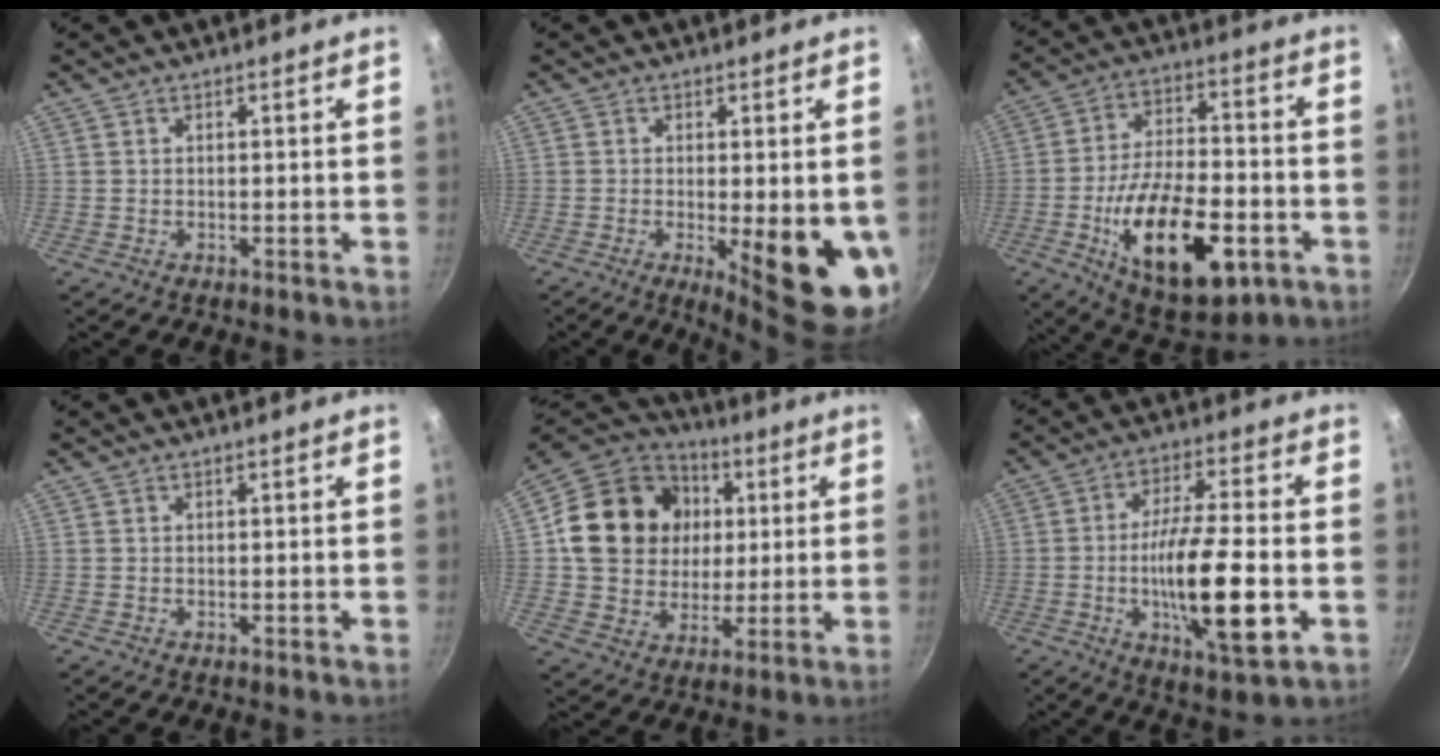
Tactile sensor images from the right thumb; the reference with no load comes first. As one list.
[{"total": 13.0, "force": [-2.1, 3.4, 12.3], "torque": [-0.144, -0.019, -0.017]}, {"total": 21.7, "force": [-7.0, 10.5, 17.7], "torque": [-0.277, 0.025, -0.103]}, {"total": 0.0}, {"total": 19.9, "force": [3.5, 16.8, 10.1], "torque": [-0.159, 0.015, 0.059]}, {"total": 17.0, "force": [-3.7, 4.3, 16.1], "torque": [-0.280, 0.009, -0.065]}]